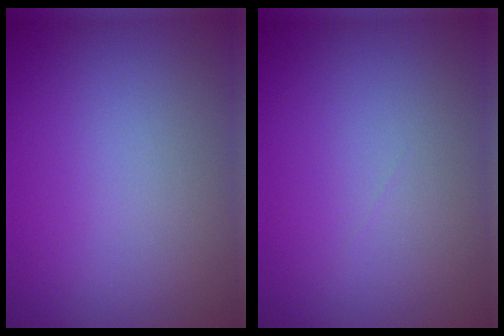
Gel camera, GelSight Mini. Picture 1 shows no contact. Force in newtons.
{"total": 0.0}